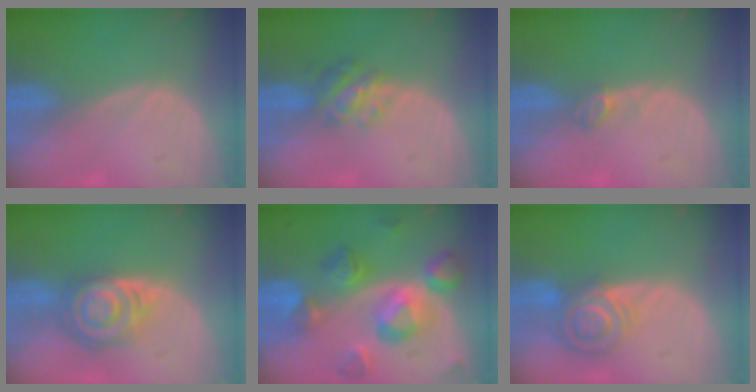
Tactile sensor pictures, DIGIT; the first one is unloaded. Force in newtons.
{"total": 4.9, "press": 4.5, "slide": 2.0}
{"total": 1.7, "press": 1.7, "slide": 0.4}
{"total": 8.0, "press": 7.0, "slide": 3.8}
{"total": 10.8, "press": 10.8, "slide": 0.8}
{"total": 7.3, "press": 6.3, "slide": 3.7}